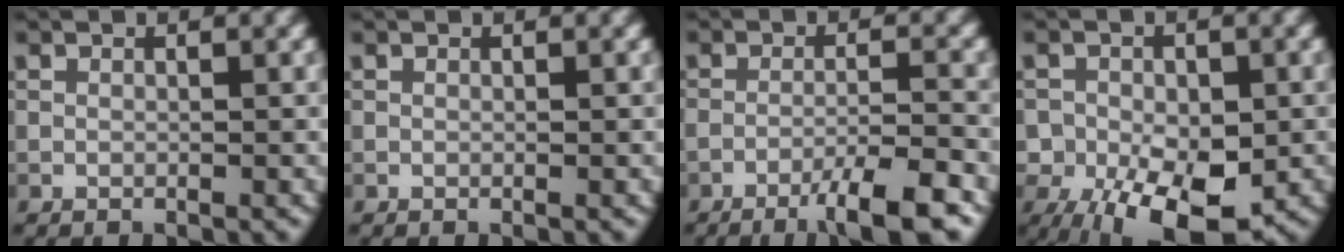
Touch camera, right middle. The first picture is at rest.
{"total": 0.0}
{"total": 5.4, "force": [-3.5, 0.6, 4.1], "torque": [-0.062, 0.005, -0.061]}
{"total": 12.3, "force": [-6.2, 7.3, 7.8], "torque": [-0.105, -0.030, -0.077]}